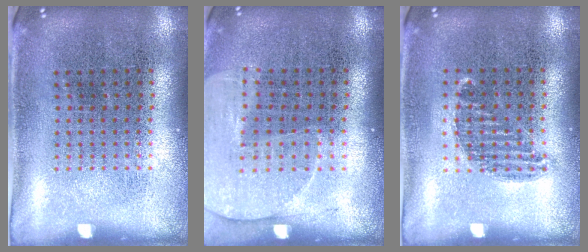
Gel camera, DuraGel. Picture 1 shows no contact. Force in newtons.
{"total": 1.3, "press": 1.2, "slide": 0.4}
{"total": 0.8, "press": 0.6, "slide": 0.4}